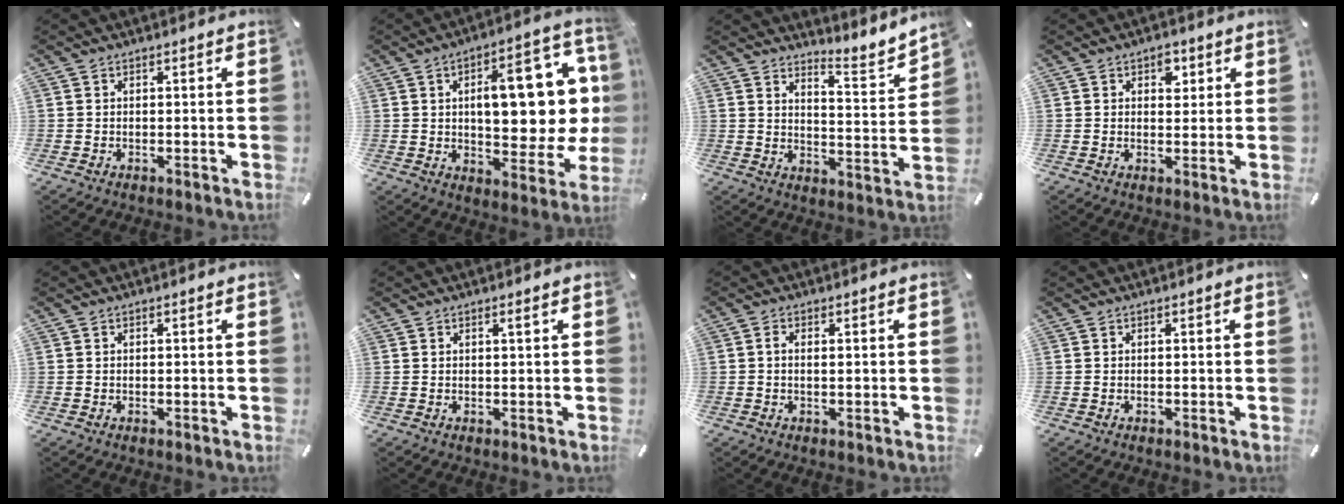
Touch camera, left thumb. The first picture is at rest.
{"total": 20.1, "force": [3.6, 9.6, 17.3], "torque": [-0.231, -0.010, 0.058]}
{"total": 5.9, "force": [5.5, 1.7, 1.2], "torque": [-0.007, -0.071, 0.087]}
{"total": 3.4, "force": [1.5, 2.3, 2.0], "torque": [-0.011, -0.007, 0.019]}
{"total": 0.0}
{"total": 1.1, "force": [0.5, 0.1, 1.0], "torque": [-0.019, 0.001, 0.007]}
{"total": 1.6, "force": [0.1, 0.6, 1.5], "torque": [-0.030, 0.000, 0.001]}
{"total": 0.0}